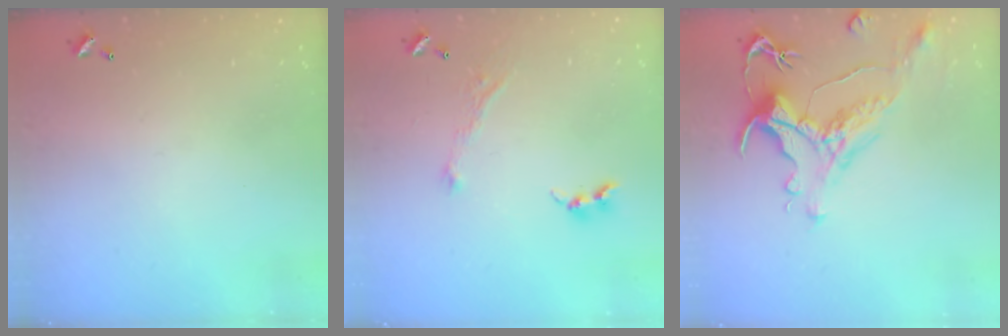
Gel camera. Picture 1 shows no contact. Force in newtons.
{"total": 2.9, "press": 2.8, "slide": 0.4}
{"total": 1.4, "press": 0.2, "slide": 1.4}